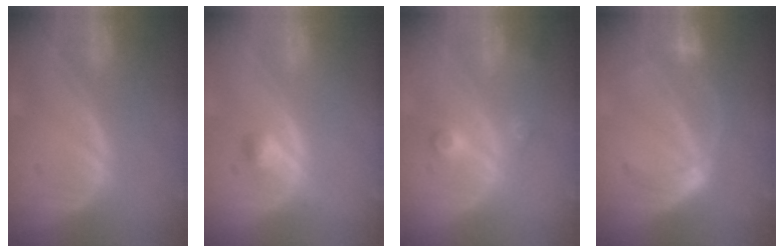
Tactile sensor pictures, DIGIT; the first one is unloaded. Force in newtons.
{"total": 2.0, "press": 2.0, "slide": 0.2}
{"total": 3.5, "press": 3.3, "slide": 1.4}
{"total": 5.6, "press": 5.3, "slide": 1.9}